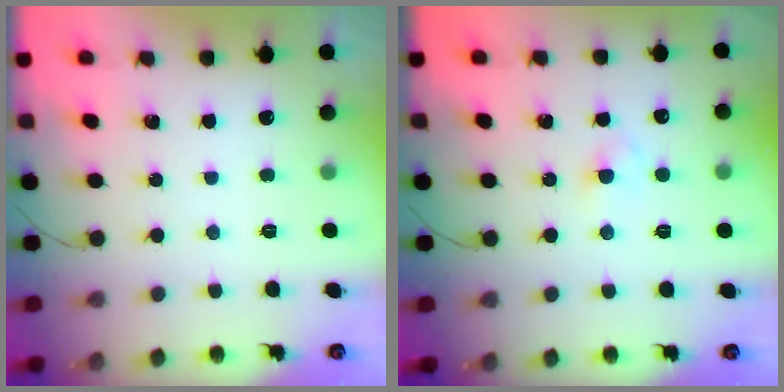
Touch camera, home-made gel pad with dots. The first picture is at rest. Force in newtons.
{"total": 2.3, "press": 2.1, "slide": 1.0}